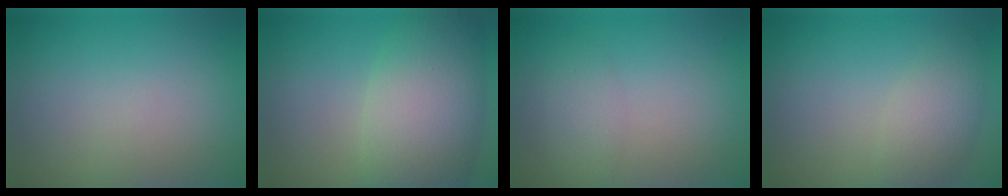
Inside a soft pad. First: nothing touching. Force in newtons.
{"total": 8.7, "press": 8.7, "slide": 0.5}
{"total": 1.8, "press": 1.8, "slide": 0.1}
{"total": 3.1, "press": 3.1, "slide": 0.1}